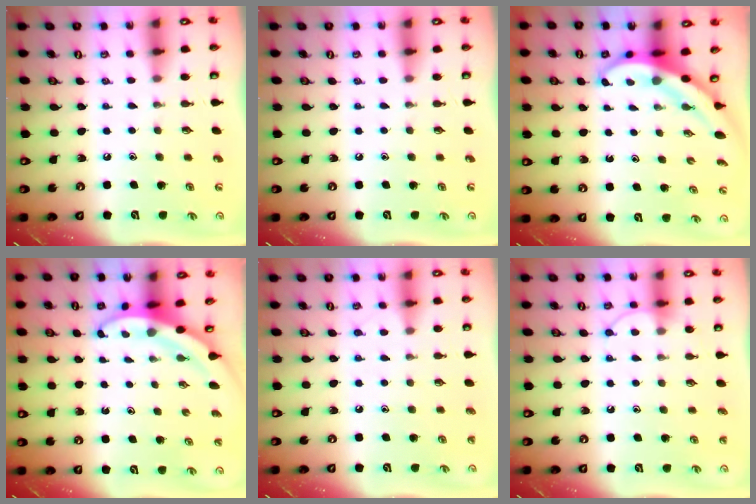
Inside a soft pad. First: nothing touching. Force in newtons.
{"total": 0.0}
{"total": 3.8, "press": 3.7, "slide": 0.3}
{"total": 3.6, "press": 3.6, "slide": 0.1}
{"total": 4.8, "press": 4.8, "slide": 0.5}
{"total": 7.5, "press": 7.5, "slide": 0.8}